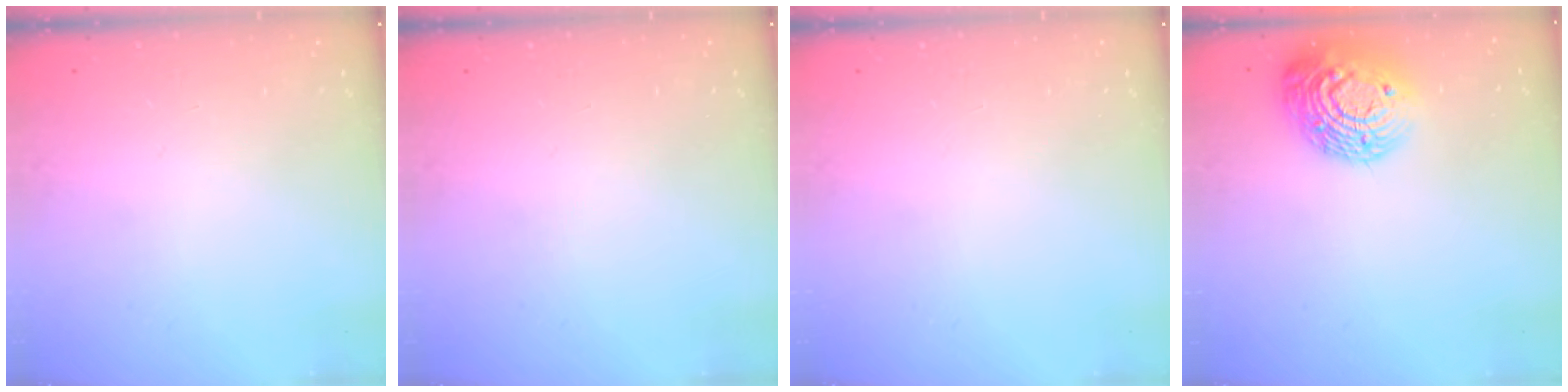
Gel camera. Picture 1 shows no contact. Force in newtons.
{"total": 0.0}
{"total": 0.0}
{"total": 19.0, "press": 18.9, "slide": 1.2}